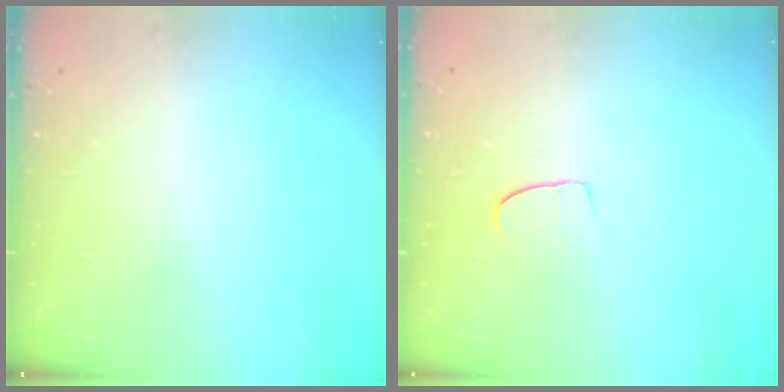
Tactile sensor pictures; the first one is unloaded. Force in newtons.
{"total": 6.1, "press": 6.1, "slide": 0.4}